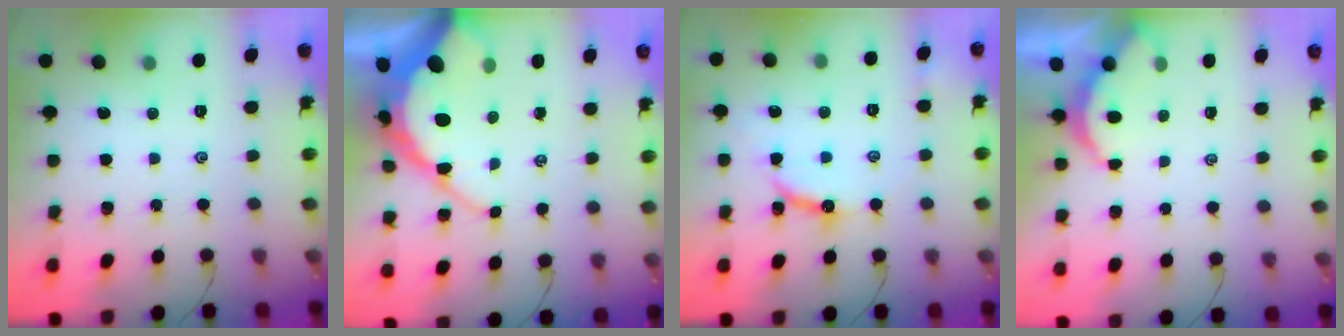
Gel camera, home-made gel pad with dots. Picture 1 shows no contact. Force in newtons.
{"total": 15.1, "press": 15.1, "slide": 1.2}
{"total": 10.4, "press": 10.4, "slide": 0.6}
{"total": 2.1, "press": 2.0, "slide": 0.4}